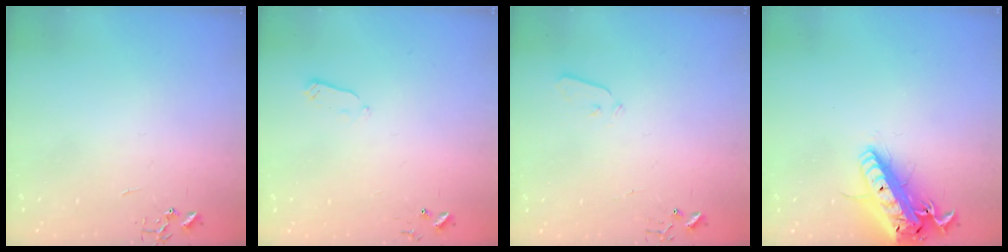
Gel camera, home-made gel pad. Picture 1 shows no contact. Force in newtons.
{"total": 2.7, "press": 2.6, "slide": 0.4}
{"total": 3.6, "press": 3.6, "slide": 0.5}
{"total": 20.4, "press": 20.0, "slide": 4.2}